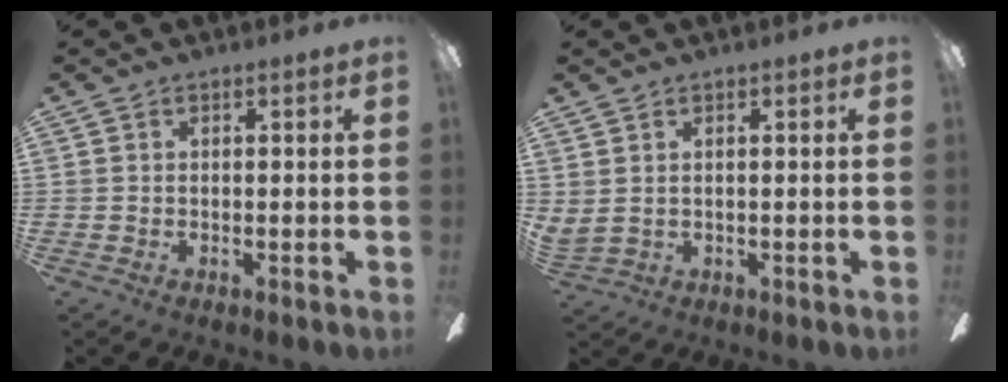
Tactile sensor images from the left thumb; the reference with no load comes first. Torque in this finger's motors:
{"motor_torque": [-0.59, 1.44, 0.61, 0.49, 0.17]}